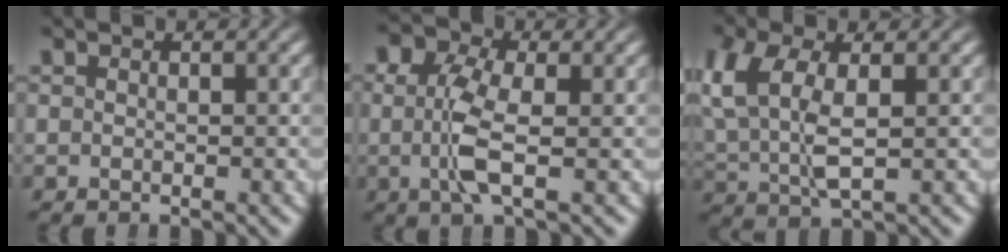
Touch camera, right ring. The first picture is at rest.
{"total": 3.9, "force": [-0.1, 2.0, 3.4], "torque": [-0.077, -0.021, 0.001]}
{"total": 5.6, "force": [1.1, 3.4, 4.4], "torque": [-0.115, -0.021, 0.031]}